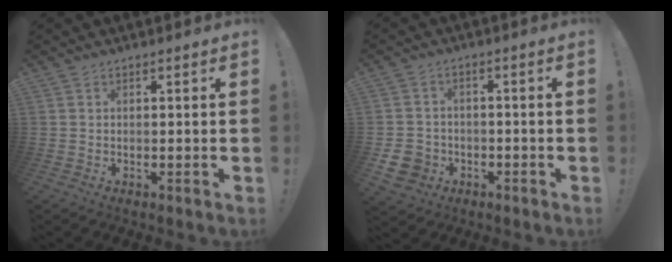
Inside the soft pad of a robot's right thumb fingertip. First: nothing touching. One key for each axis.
{"total": 7.7, "fx": -3.3, "fy": 6.4, "fz": 2.7, "tx": -0.047, "ty": 0.022, "tz": -0.059}